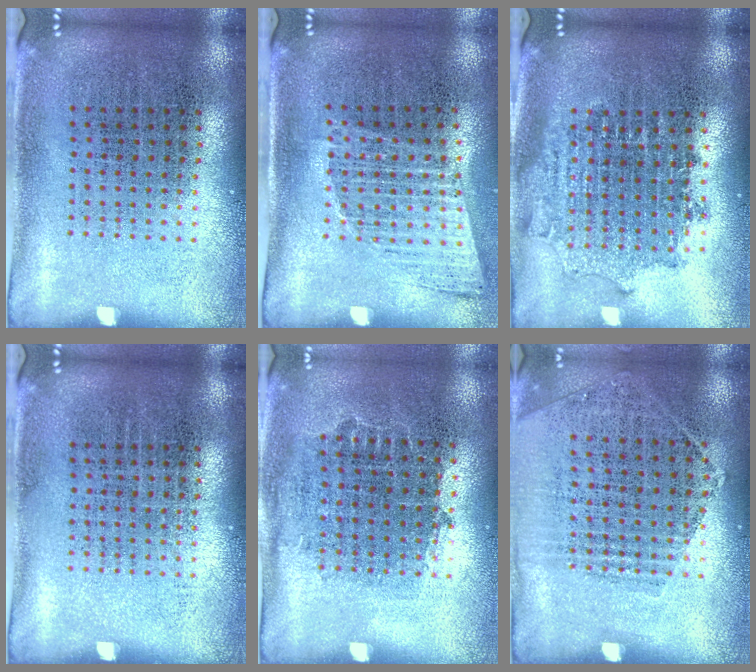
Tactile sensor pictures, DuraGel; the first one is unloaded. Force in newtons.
{"total": 1.2, "press": 1.0, "slide": 0.6}
{"total": 1.7, "press": 1.4, "slide": 1.0}
{"total": 0.0}
{"total": 0.8, "press": 0.7, "slide": 0.3}
{"total": 1.0, "press": 0.9, "slide": 0.5}